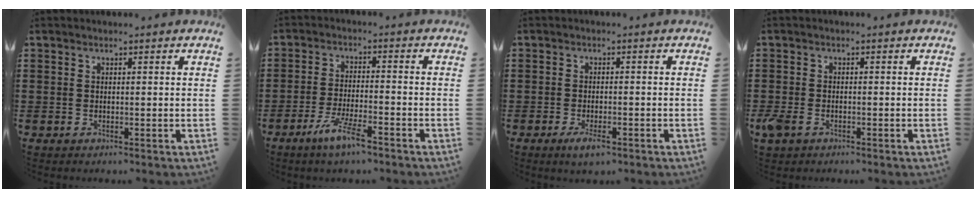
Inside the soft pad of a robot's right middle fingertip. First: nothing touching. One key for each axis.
{"total": 6.1, "fx": -4.0, "fy": 0.8, "fz": 4.4, "tx": -0.096, "ty": -0.009, "tz": -0.076}
{"total": 3.0, "fx": -1.6, "fy": 0.9, "fz": 2.4, "tx": -0.053, "ty": -0.006, "tz": -0.030}
{"total": 2.3, "fx": -1.2, "fy": 1.5, "fz": 1.3, "tx": -0.054, "ty": -0.010, "tz": -0.031}